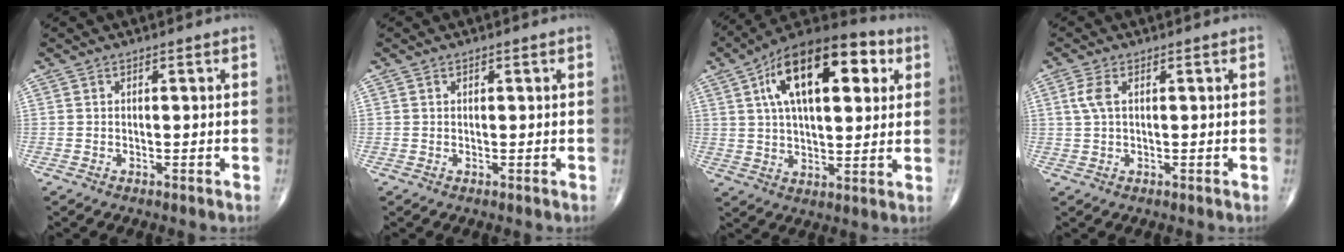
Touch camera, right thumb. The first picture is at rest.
{"total": 0.0}
{"total": 21.7, "force": [7.3, 10.3, 17.7], "torque": [-0.261, 0.013, 0.112]}
{"total": 3.0, "force": [0.8, 1.4, 2.6], "torque": [-0.071, 0.012, 0.018]}